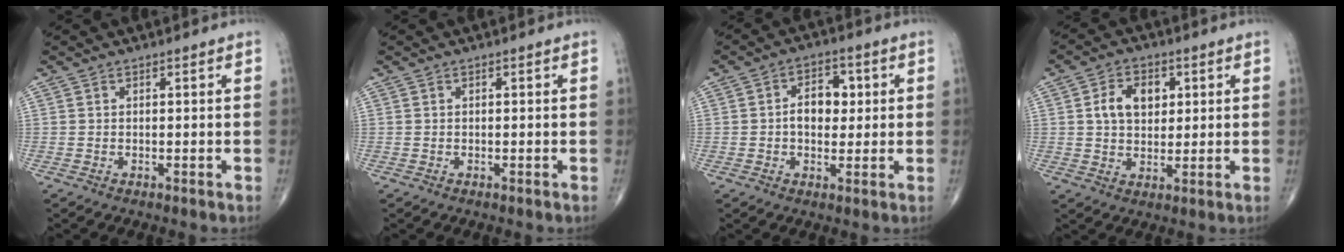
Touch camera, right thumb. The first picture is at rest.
{"total": 0.0}
{"total": 6.9, "force": [0.6, 4.7, 5.0], "torque": [-0.051, 0.010, 0.004]}
{"total": 7.8, "force": [2.0, 5.4, 5.3], "torque": [-0.066, -0.002, 0.032]}